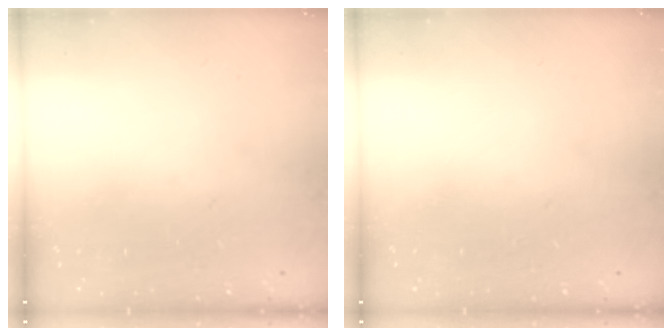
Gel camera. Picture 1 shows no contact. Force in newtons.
{"total": 0.0}